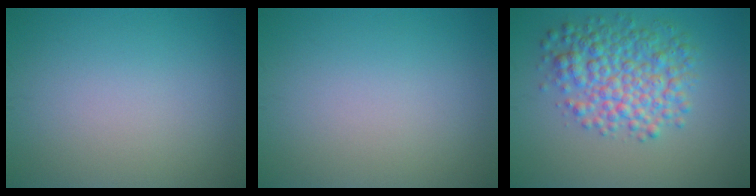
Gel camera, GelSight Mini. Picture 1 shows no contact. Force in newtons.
{"total": 0.0}
{"total": 6.1, "press": 6.1, "slide": 0.0}